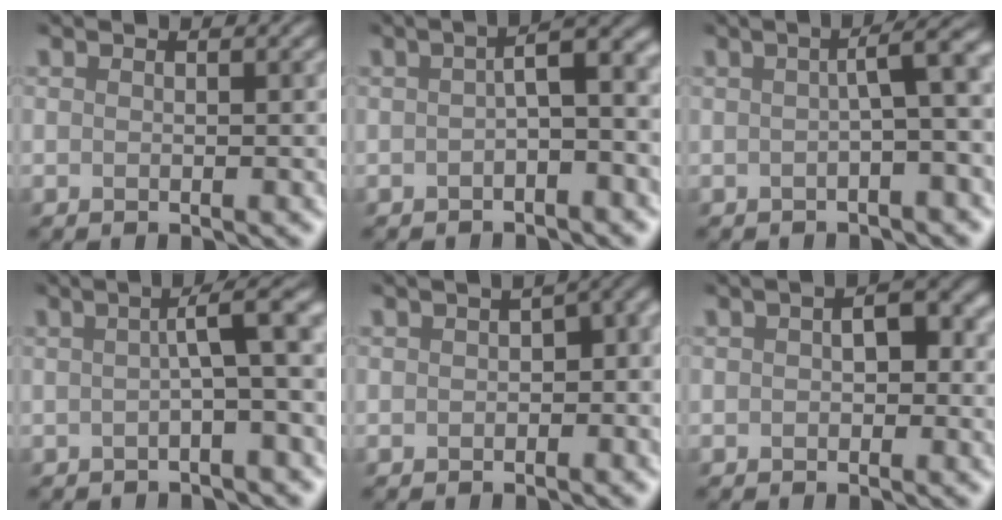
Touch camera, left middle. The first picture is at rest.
{"total": 4.2, "force": [-1.0, 1.2, 3.9], "torque": [-0.052, 0.012, -0.023]}
{"total": 4.1, "force": [-0.4, 0.8, 4.0], "torque": [-0.043, 0.018, -0.014]}
{"total": 4.7, "force": [-0.2, 0.8, 4.6], "torque": [-0.054, 0.021, -0.012]}
{"total": 6.4, "force": [-1.1, 4.0, 4.9], "torque": [-0.023, 0.015, -0.023]}
{"total": 2.2, "force": [-0.2, 1.4, 1.7], "torque": [-0.019, 0.009, -0.009]}